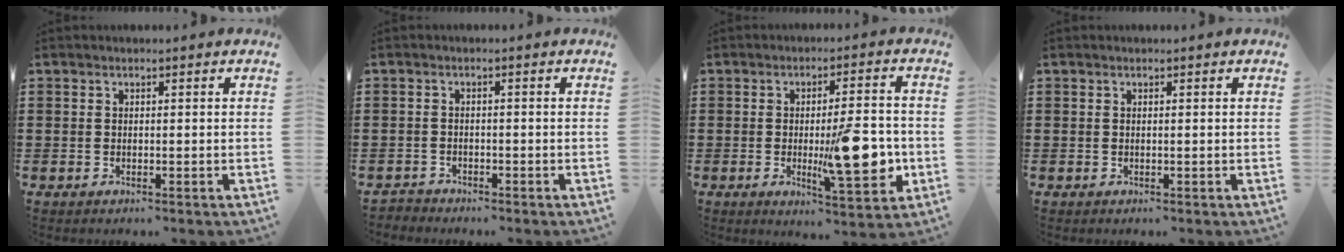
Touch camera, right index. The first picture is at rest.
{"total": 1.4, "force": [-1.3, 0.4, -0.1], "torque": [-0.002, 0.004, -0.030]}
{"total": 12.1, "force": [-1.7, 3.2, 11.6], "torque": [-0.169, -0.012, -0.024]}
{"total": 0.0}